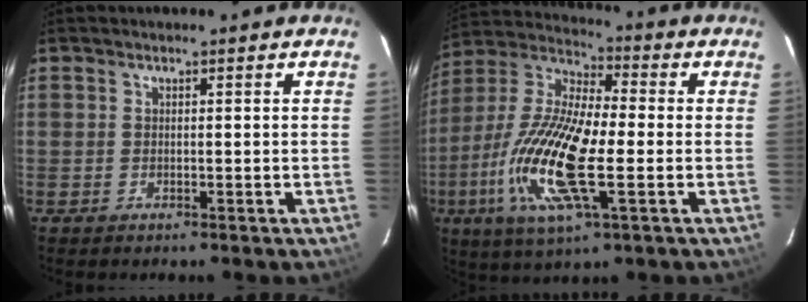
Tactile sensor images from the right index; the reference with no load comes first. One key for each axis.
{"total": 18.8, "fx": -4.4, "fy": 5.2, "fz": 17.5, "tx": -0.364, "ty": -0.012, "tz": -0.095}